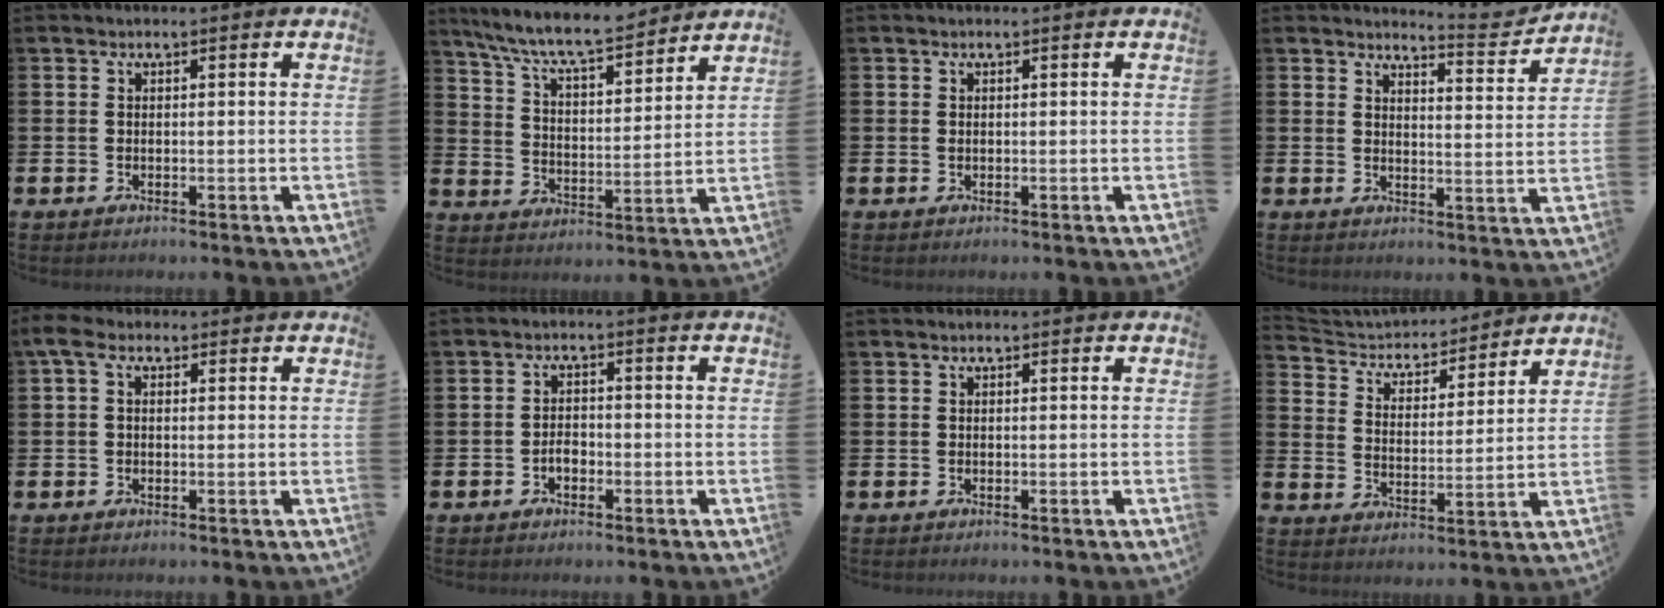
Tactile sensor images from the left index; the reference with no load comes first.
{"total": 8.9, "force": [8.2, 1.2, 3.0], "torque": [-0.096, -0.049, 0.147]}
{"total": 0.0}
{"total": 4.3, "force": [4.2, 0.1, 0.6], "torque": [-0.006, -0.036, 0.068]}
{"total": 3.0, "force": [0.5, 2.0, 2.2], "torque": [-0.045, 0.011, 0.008]}
{"total": 2.1, "force": [-0.9, 1.3, 1.3], "torque": [-0.016, 0.000, -0.021]}
{"total": 0.0}
{"total": 4.4, "force": [4.0, 1.7, 0.3], "torque": [-0.040, -0.034, 0.063]}